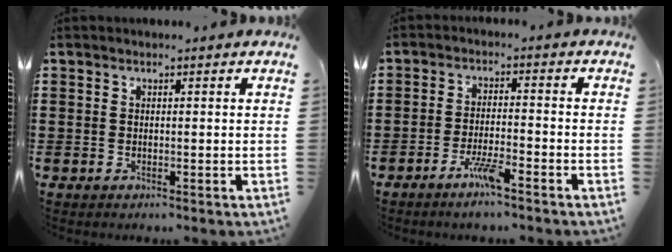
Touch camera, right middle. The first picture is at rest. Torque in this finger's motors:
{"motor_torque": [2.14, 0.00, 0.10, 0.14]}